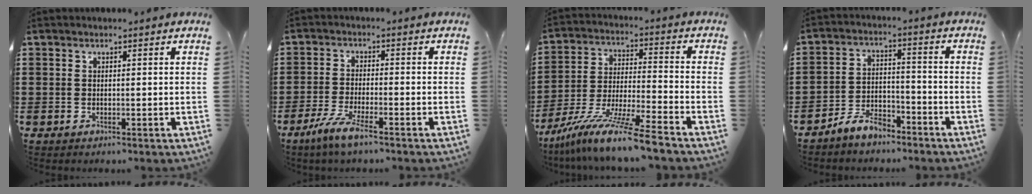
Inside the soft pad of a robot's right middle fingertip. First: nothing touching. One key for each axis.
{"total": 5.0, "fx": -3.4, "fy": 0.4, "fz": 3.6, "tx": -0.085, "ty": -0.017, "tz": -0.066}
{"total": 11.7, "fx": -10.1, "fy": -0.7, "fz": 5.8, "tx": -0.109, "ty": 0.001, "tz": -0.197}
{"total": 5.6, "fx": -5.0, "fy": 1.8, "fz": 1.6, "tx": -0.039, "ty": 0.008, "tz": -0.102}